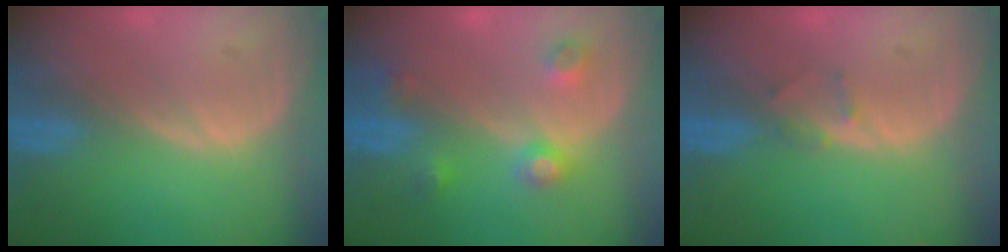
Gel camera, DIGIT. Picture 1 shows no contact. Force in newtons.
{"total": 4.2, "press": 3.7, "slide": 1.9}
{"total": 1.3, "press": 1.1, "slide": 0.8}